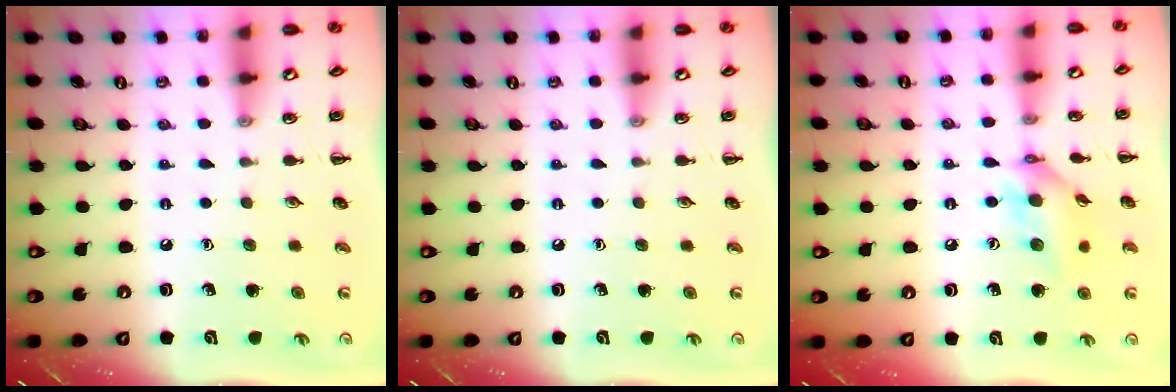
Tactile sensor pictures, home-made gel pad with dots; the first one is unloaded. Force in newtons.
{"total": 0.0}
{"total": 12.1, "press": 11.9, "slide": 2.3}